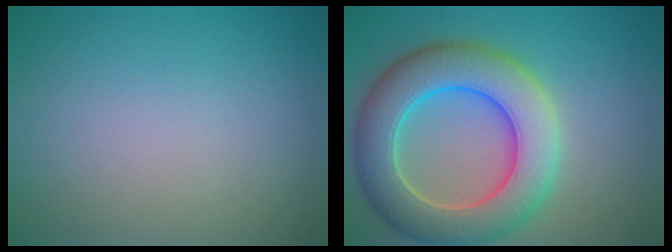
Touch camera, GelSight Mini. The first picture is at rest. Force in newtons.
{"total": 9.2, "press": 9.2, "slide": 0.6}